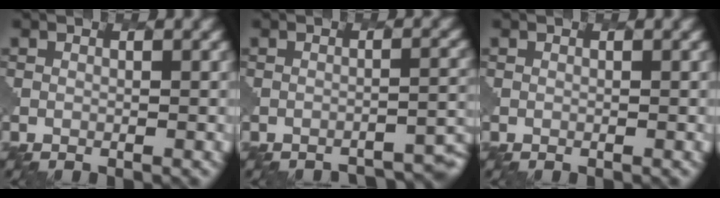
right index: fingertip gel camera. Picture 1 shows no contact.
{"total": 4.6, "force": [-4.4, 0.7, 1.2], "torque": [-0.008, 0.017, -0.053]}
{"total": 0.0}